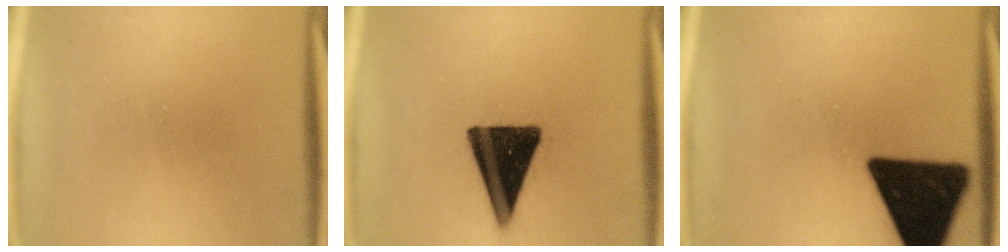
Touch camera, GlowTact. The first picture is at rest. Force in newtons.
{"total": 15.8}
{"total": 19.0}